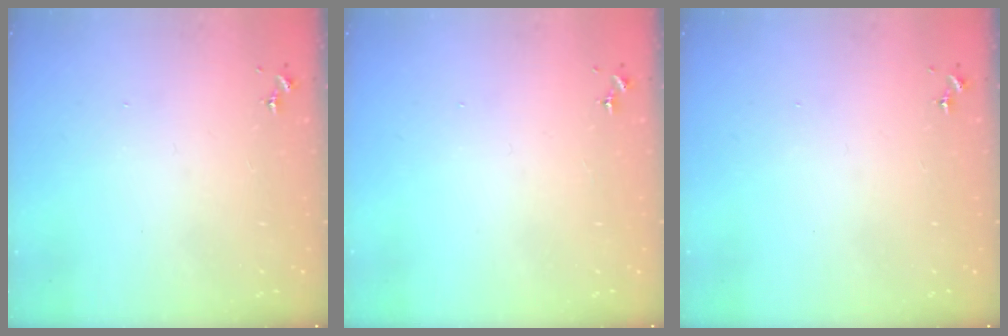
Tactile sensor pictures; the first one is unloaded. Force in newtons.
{"total": 0.0}
{"total": 0.0}